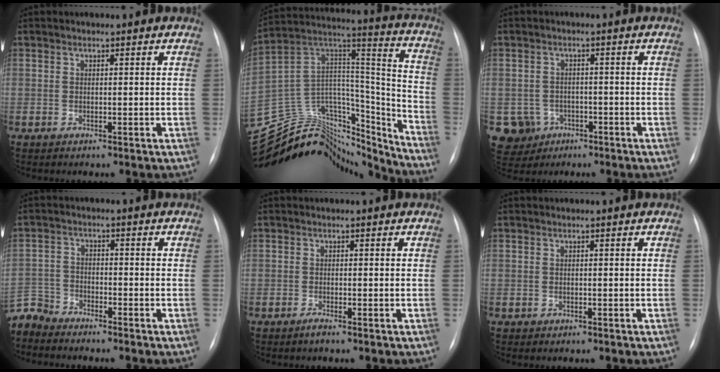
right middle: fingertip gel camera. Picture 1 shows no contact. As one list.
[{"total": 28.7, "force": [-26.2, 8.9, 7.4], "torque": [-0.150, 0.054, -0.402]}, {"total": 5.4, "force": [-2.3, 4.9, 0.4], "torque": [-0.010, 0.007, -0.030]}, {"total": 5.4, "force": [-5.3, 1.0, -0.4], "torque": [0.009, -0.006, -0.110]}, {"total": 0.8, "force": [-0.6, -0.2, 0.5], "torque": [-0.012, -0.002, -0.011]}, {"total": 0.0}]